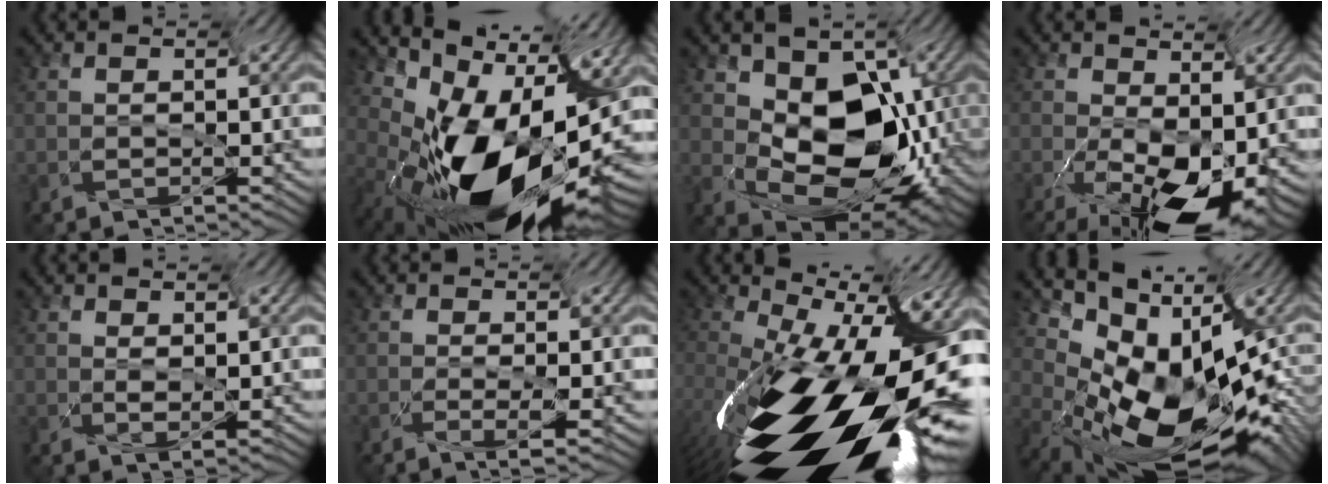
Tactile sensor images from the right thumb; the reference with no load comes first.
{"total": 16.4, "force": [-6.6, 8.2, 12.5], "torque": [-0.213, -0.028, -0.088]}
{"total": 11.6, "force": [-3.8, 7.8, 7.7], "torque": [-0.120, -0.016, -0.044]}
{"total": 11.9, "force": [-5.3, 5.6, 9.1], "torque": [-0.152, 0.004, -0.068]}
{"total": 1.7, "force": [0.6, 0.7, 1.4], "torque": [-0.035, 0.001, 0.006]}
{"total": 2.6, "force": [-1.9, 0.2, 1.7], "torque": [-0.043, 0.007, -0.034]}
{"total": 18.6, "force": [-10.9, 6.3, 13.7], "torque": [-0.233, -0.035, -0.170]}
{"total": 13.7, "force": [-3.7, 7.9, 10.5], "torque": [-0.150, 0.009, -0.030]}